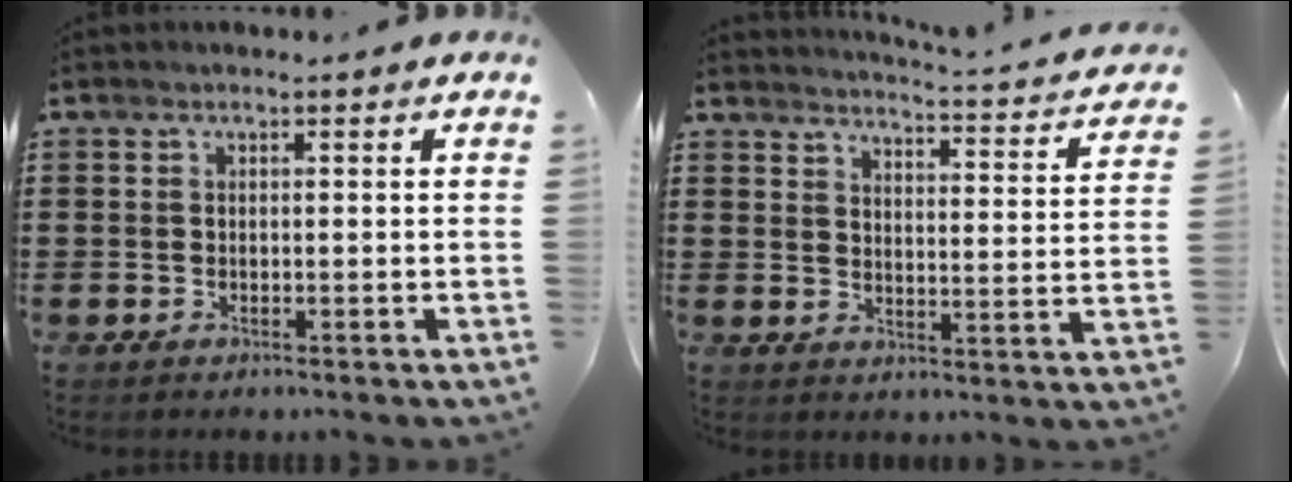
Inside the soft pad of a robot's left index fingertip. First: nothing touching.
{"total": 3.0, "force": [2.9, -0.5, 0.7], "torque": [-0.024, -0.035, 0.040]}